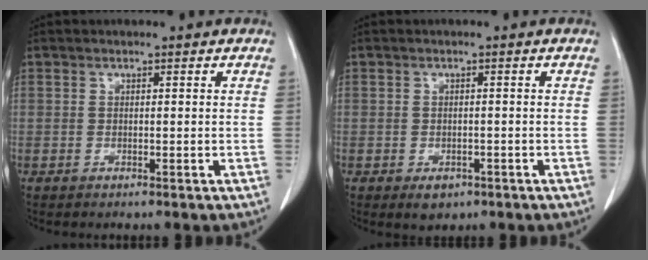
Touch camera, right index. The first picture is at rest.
{"total": 2.4, "force": [-1.4, 1.7, 1.1], "torque": [-0.011, 0.001, -0.009]}